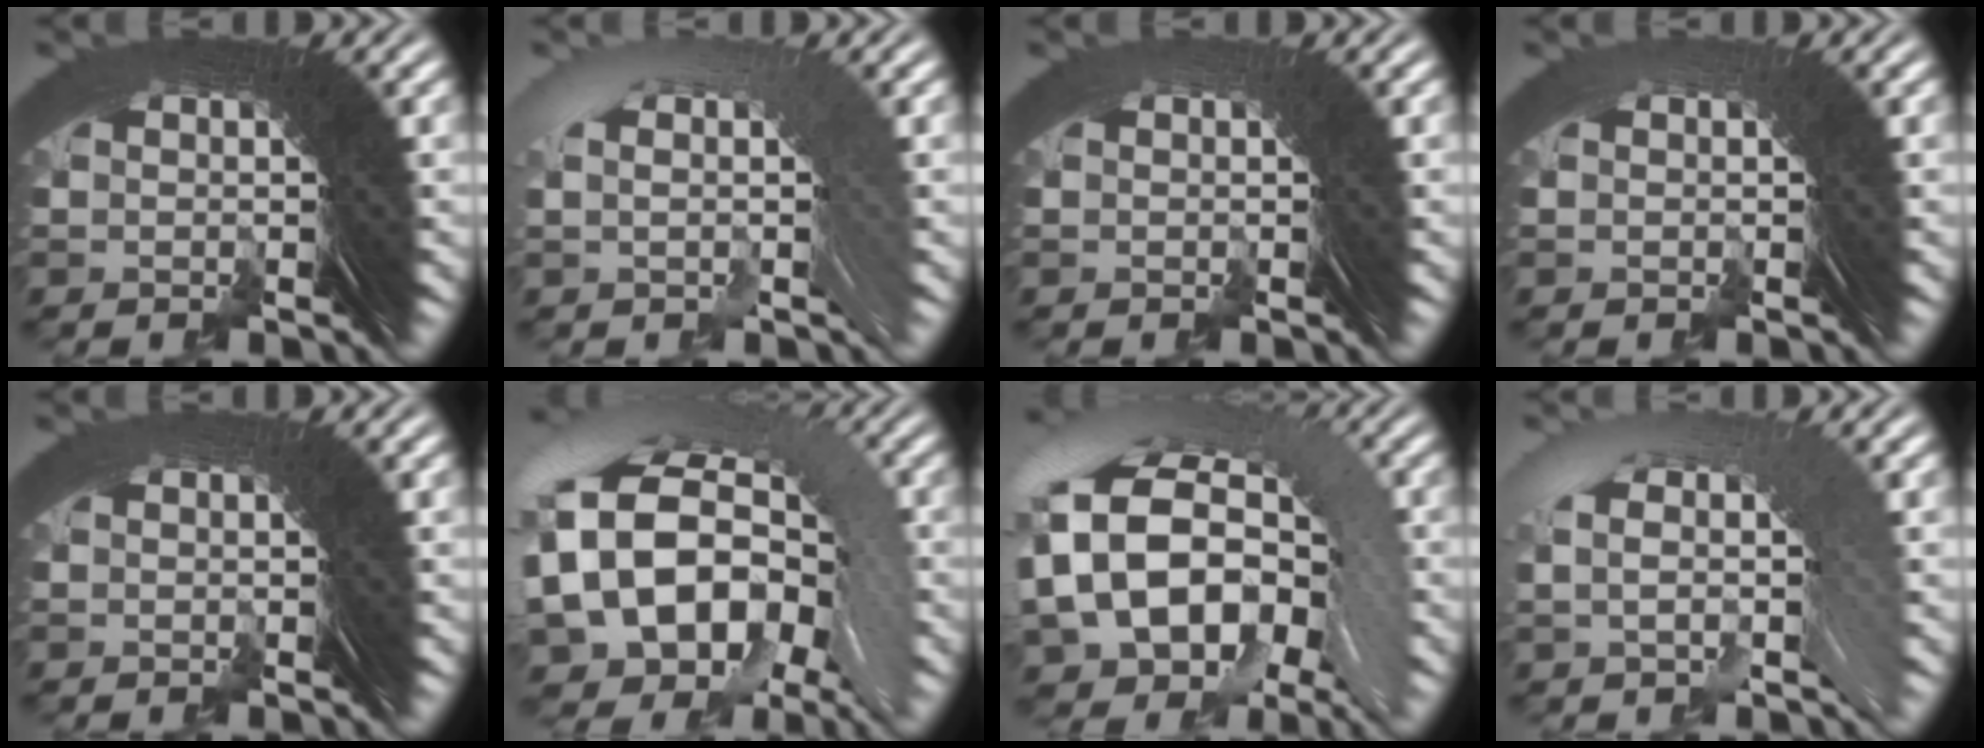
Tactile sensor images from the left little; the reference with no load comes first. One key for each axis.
{"total": 20.3, "fx": 1.9, "fy": -10.7, "fz": -17.1, "tx": 0.282, "ty": 0.064, "tz": 0.011}
{"total": 1.3, "fx": 0.4, "fy": -0.2, "fz": -1.2, "tx": 0.021, "ty": 0.008, "tz": 0.003}
{"total": 1.6, "fx": 0.5, "fy": -0.3, "fz": -1.5, "tx": 0.026, "ty": 0.010, "tz": 0.004}
{"total": 0.6, "fx": 0.2, "fy": -0.1, "fz": -0.5, "tx": 0.009, "ty": 0.004, "tz": 0.002}
{"total": 14.0, "fx": -0.5, "fy": 2.0, "fz": -13.8, "tx": 0.122, "ty": 0.002, "tz": -0.021}
{"total": 14.8, "fx": 0.9, "fy": -1.0, "fz": -14.8, "tx": 0.150, "ty": 0.019, "tz": 0.000}
{"total": 23.9, "fx": 2.0, "fy": -12.0, "fz": -20.6, "tx": 0.327, "ty": 0.074, "tz": 0.010}